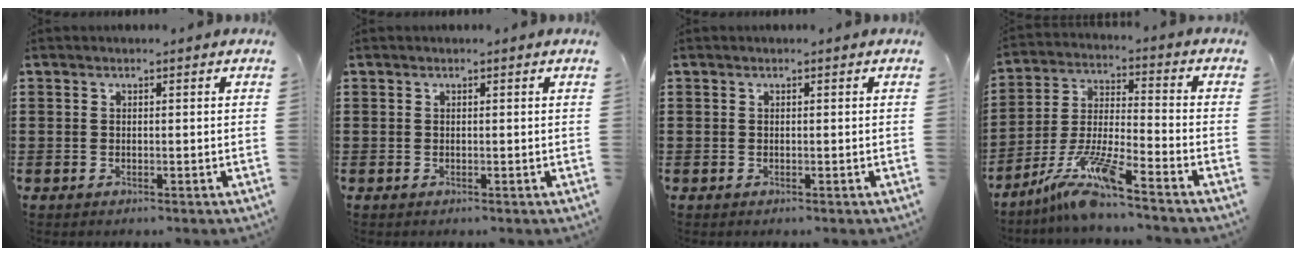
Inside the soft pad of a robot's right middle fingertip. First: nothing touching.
{"total": 0.0}
{"total": 0.0}
{"total": 10.1, "force": [-8.1, 0.3, 6.0], "torque": [-0.136, -0.008, -0.163]}